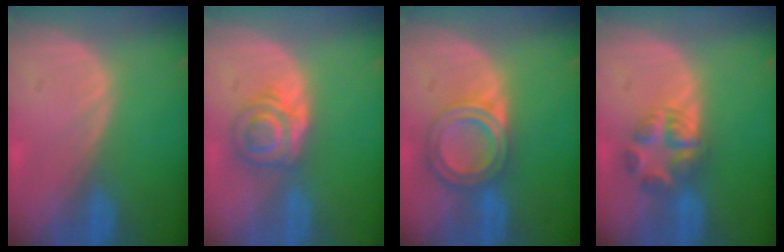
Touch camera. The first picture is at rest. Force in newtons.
{"total": 5.5, "press": 5.3, "slide": 1.8}
{"total": 6.7, "press": 5.9, "slide": 3.2}
{"total": 5.5, "press": 5.4, "slide": 1.1}